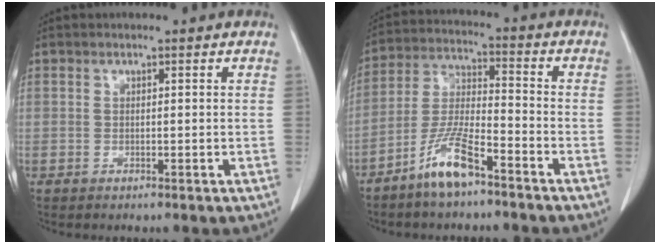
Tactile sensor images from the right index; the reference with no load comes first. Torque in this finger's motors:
{"motor_torque": [0.24, -0.19, 0.21, 0.15]}